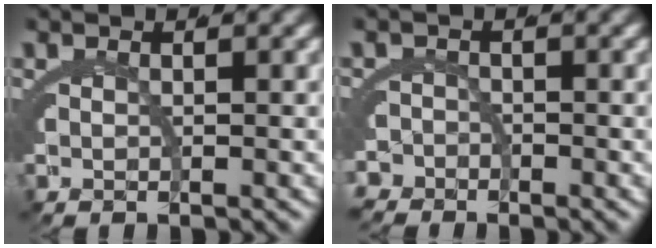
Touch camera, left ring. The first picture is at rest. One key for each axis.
{"total": 2.5, "fx": -2.4, "fy": 0.8, "fz": -0.4, "tx": 0.013, "ty": -0.015, "tz": -0.042}